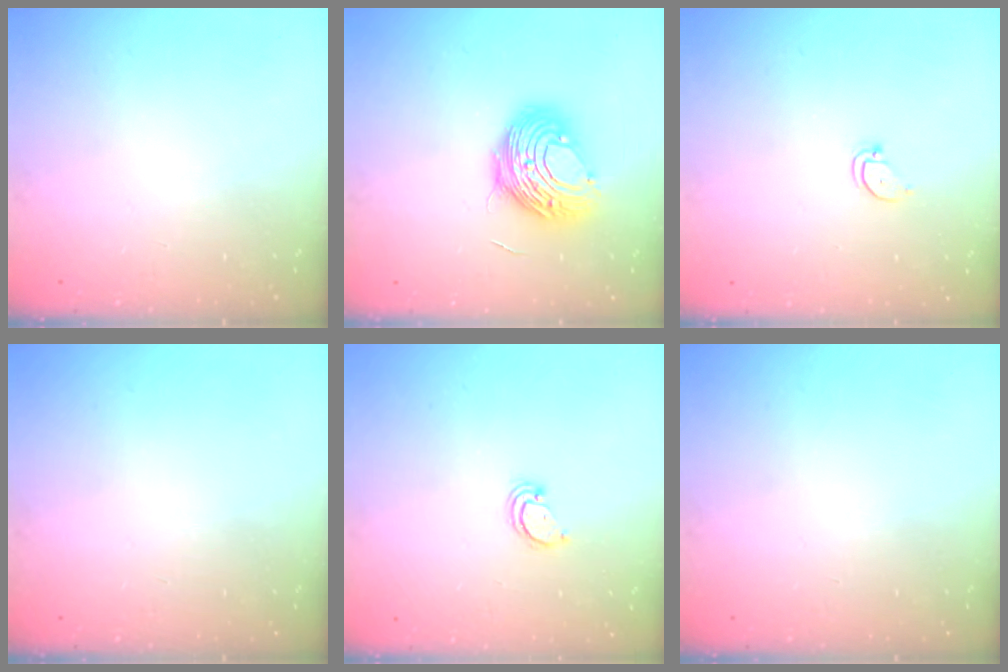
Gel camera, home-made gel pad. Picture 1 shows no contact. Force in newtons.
{"total": 11.0, "press": 11.0, "slide": 0.6}
{"total": 2.4, "press": 2.4, "slide": 0.2}
{"total": 0.0}
{"total": 2.1, "press": 2.1, "slide": 0.2}
{"total": 0.0}